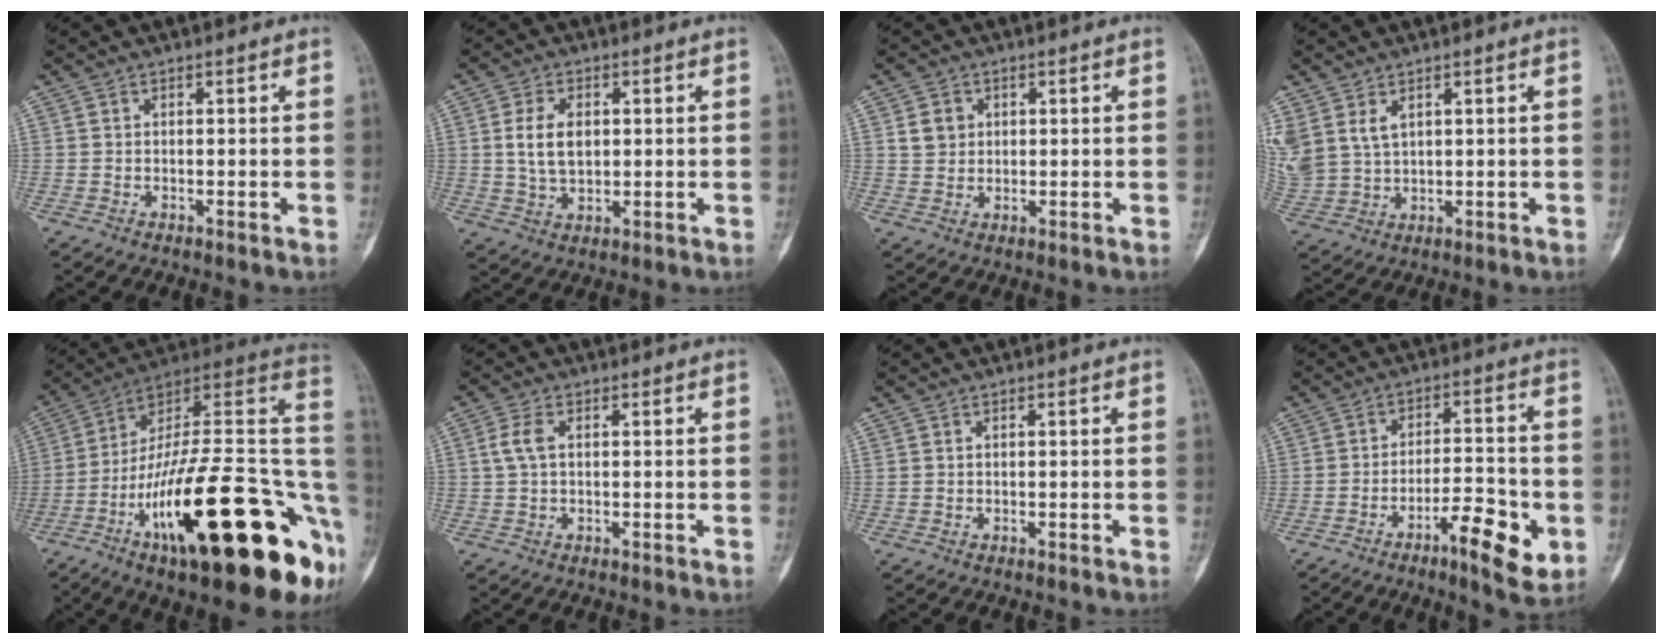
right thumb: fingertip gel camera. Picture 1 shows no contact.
{"total": 7.1, "force": [1.1, 4.5, 5.4], "torque": [-0.092, -0.003, 0.024]}
{"total": 3.8, "force": [1.2, 3.3, 1.5], "torque": [-0.009, -0.002, 0.021]}
{"total": 9.6, "force": [4.0, 6.5, 5.8], "torque": [-0.138, -0.007, 0.098]}
{"total": 34.3, "force": [-11.3, 10.0, 30.8], "torque": [-0.388, 0.051, -0.180]}
{"total": 3.4, "force": [0.6, 1.8, 2.8], "torque": [-0.074, 0.008, 0.008]}
{"total": 0.0}
{"total": 10.9, "force": [-4.5, 3.2, 9.4], "torque": [-0.135, 0.023, -0.070]}